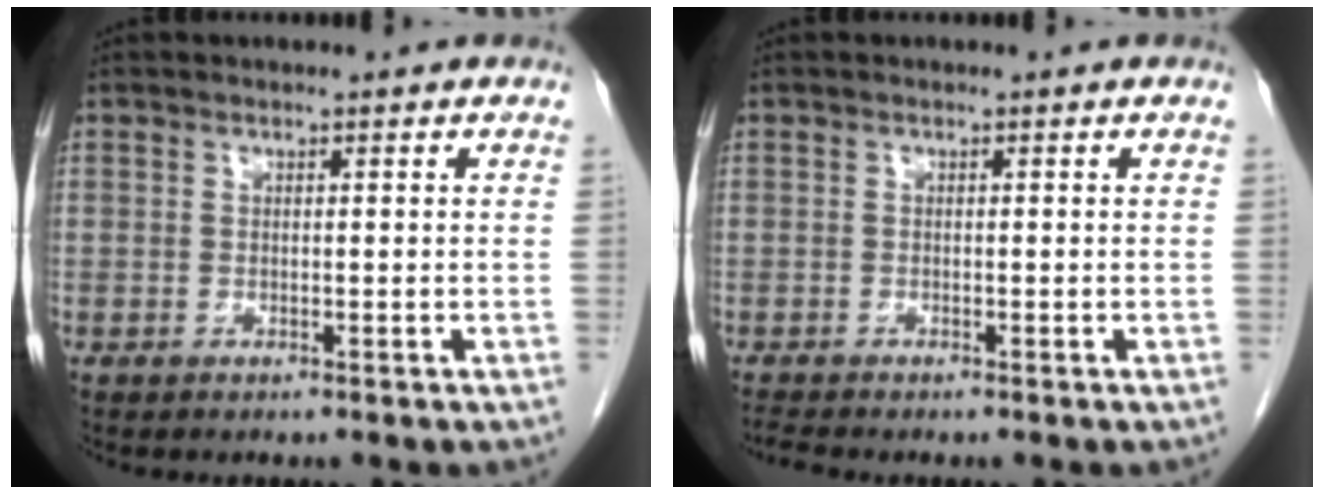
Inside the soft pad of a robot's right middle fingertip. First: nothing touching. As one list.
[{"total": 0.9, "force": [-0.8, -0.4, 0.0], "torque": [-0.011, -0.007, -0.018]}]